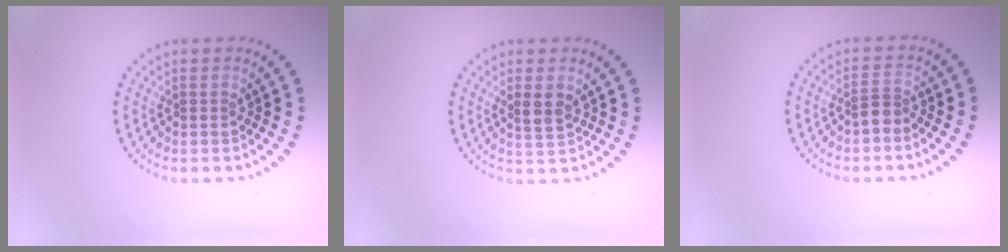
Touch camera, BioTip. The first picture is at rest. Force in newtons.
{"total": 1.9, "press": 1.8, "slide": 0.7}
{"total": 1.3, "press": 0.9, "slide": 0.9}